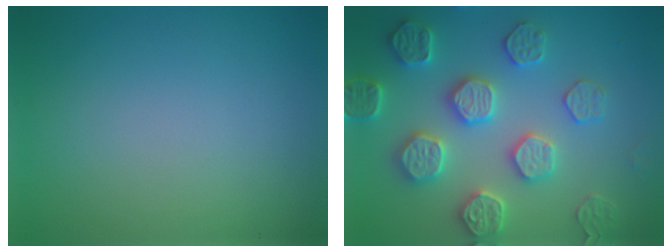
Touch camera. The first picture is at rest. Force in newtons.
{"total": 5.6, "press": 5.5, "slide": 1.2}